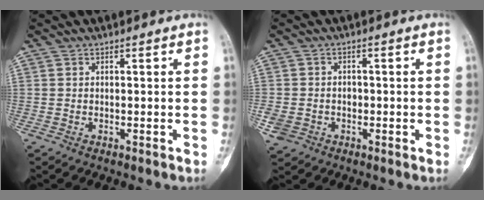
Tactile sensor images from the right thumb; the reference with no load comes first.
{"total": 4.5, "force": [-1.4, 3.9, 1.6], "torque": [-0.029, 0.013, -0.017]}